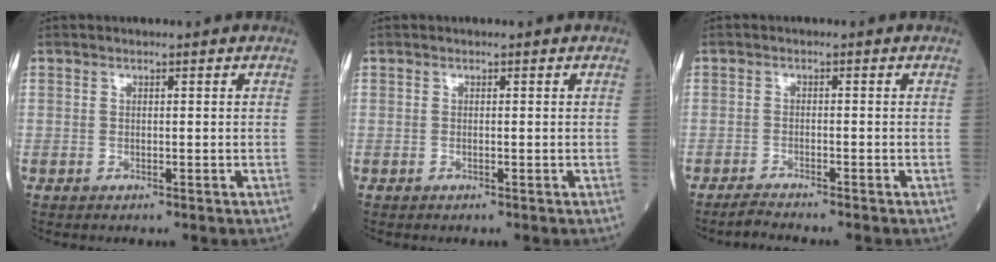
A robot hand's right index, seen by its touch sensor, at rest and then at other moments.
{"total": 0.0}
{"total": 2.3, "force": [-2.2, -0.7, 0.5], "torque": [-0.021, -0.012, -0.042]}